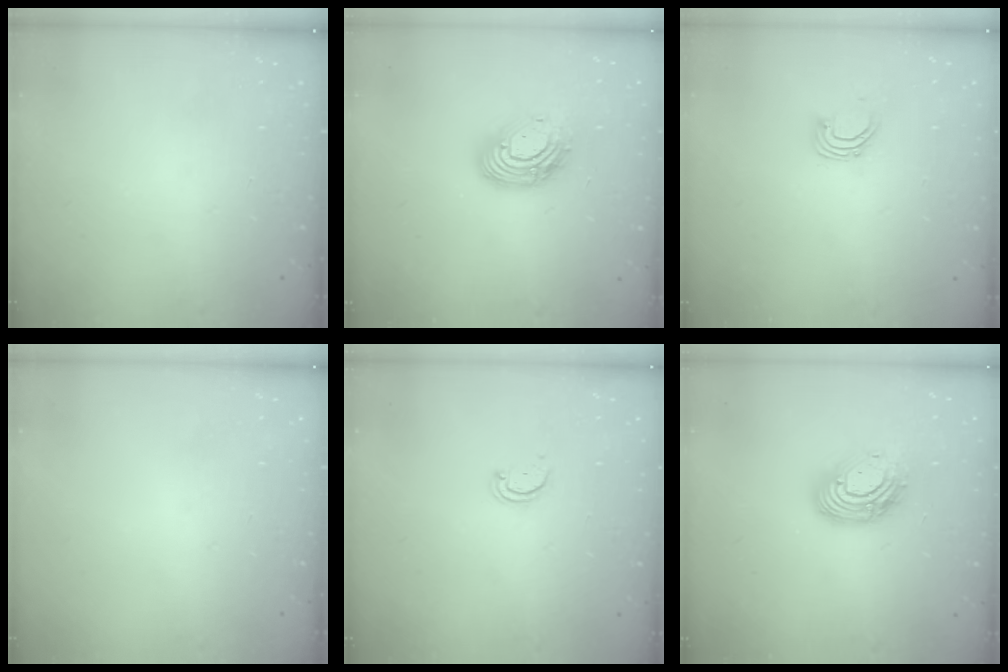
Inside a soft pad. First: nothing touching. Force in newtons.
{"total": 12.4, "press": 12.4, "slide": 1.1}
{"total": 2.7, "press": 2.7, "slide": 0.2}
{"total": 0.0}
{"total": 2.2, "press": 2.2, "slide": 0.4}
{"total": 12.4, "press": 12.4, "slide": 1.1}